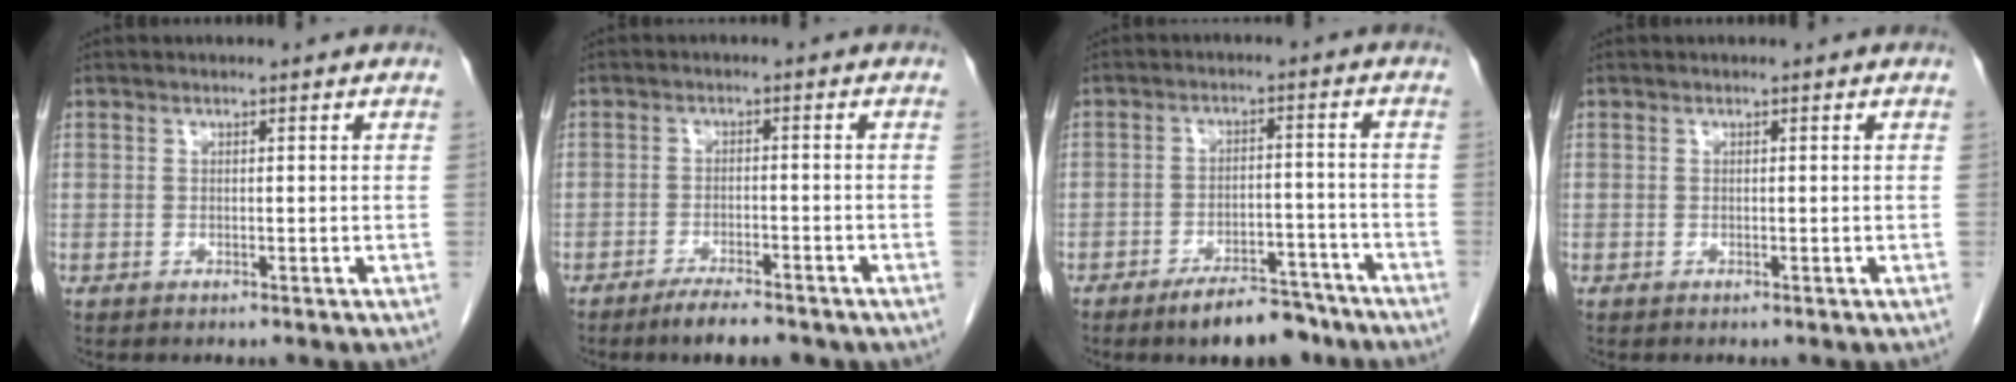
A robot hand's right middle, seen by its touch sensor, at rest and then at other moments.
{"total": 5.7, "force": [-4.4, 1.4, 3.4], "torque": [-0.052, -0.005, -0.065]}
{"total": 8.2, "force": [-6.5, 2.9, 4.2], "torque": [-0.057, 0.003, -0.102]}
{"total": 0.0}